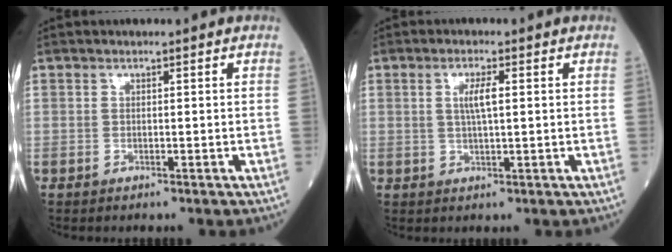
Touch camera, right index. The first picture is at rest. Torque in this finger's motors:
{"motor_torque": [0.02, 0.02, 0.05, 0.03]}